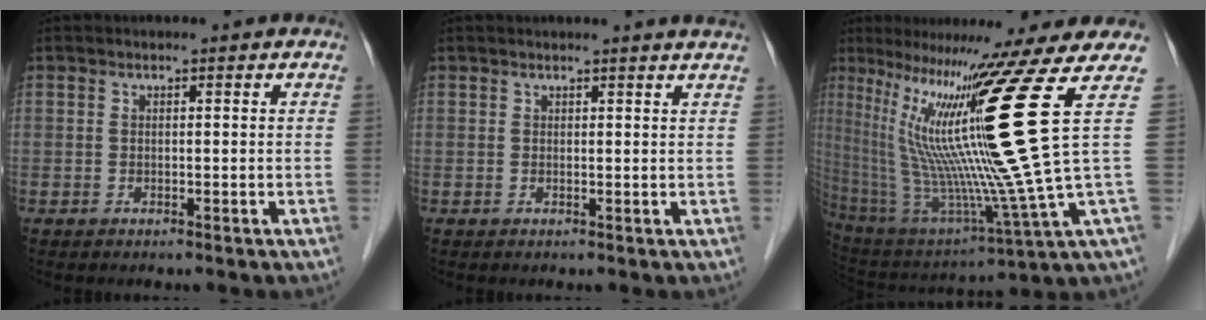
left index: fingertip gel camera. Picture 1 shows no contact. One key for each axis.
{"total": 3.2, "fx": 3.0, "fy": -0.5, "fz": 1.0, "tx": -0.018, "ty": -0.001, "tz": 0.025}
{"total": 21.1, "fx": 7.8, "fy": -3.6, "fz": 19.2, "tx": -0.330, "ty": -0.033, "tz": 0.122}